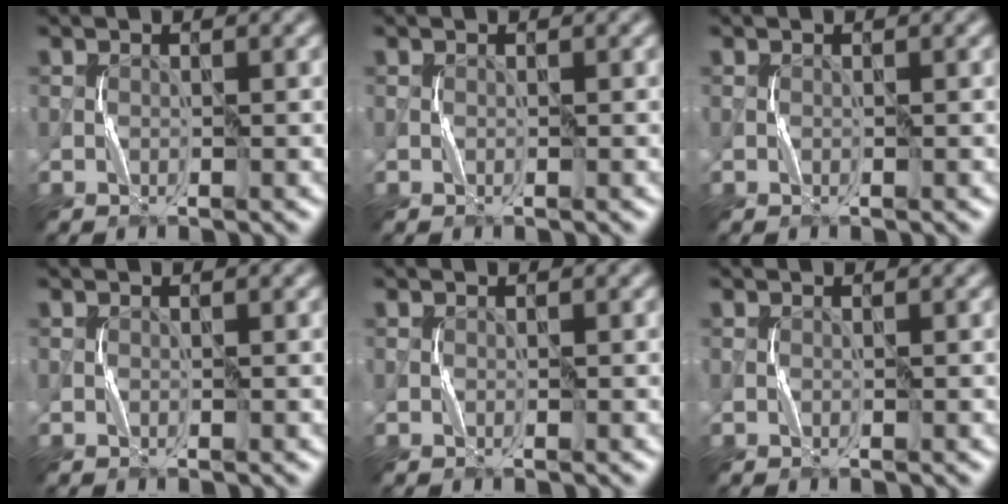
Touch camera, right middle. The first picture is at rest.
{"total": 0.0}
{"total": 0.0}
{"total": 0.0}
{"total": 0.0}
{"total": 0.0}